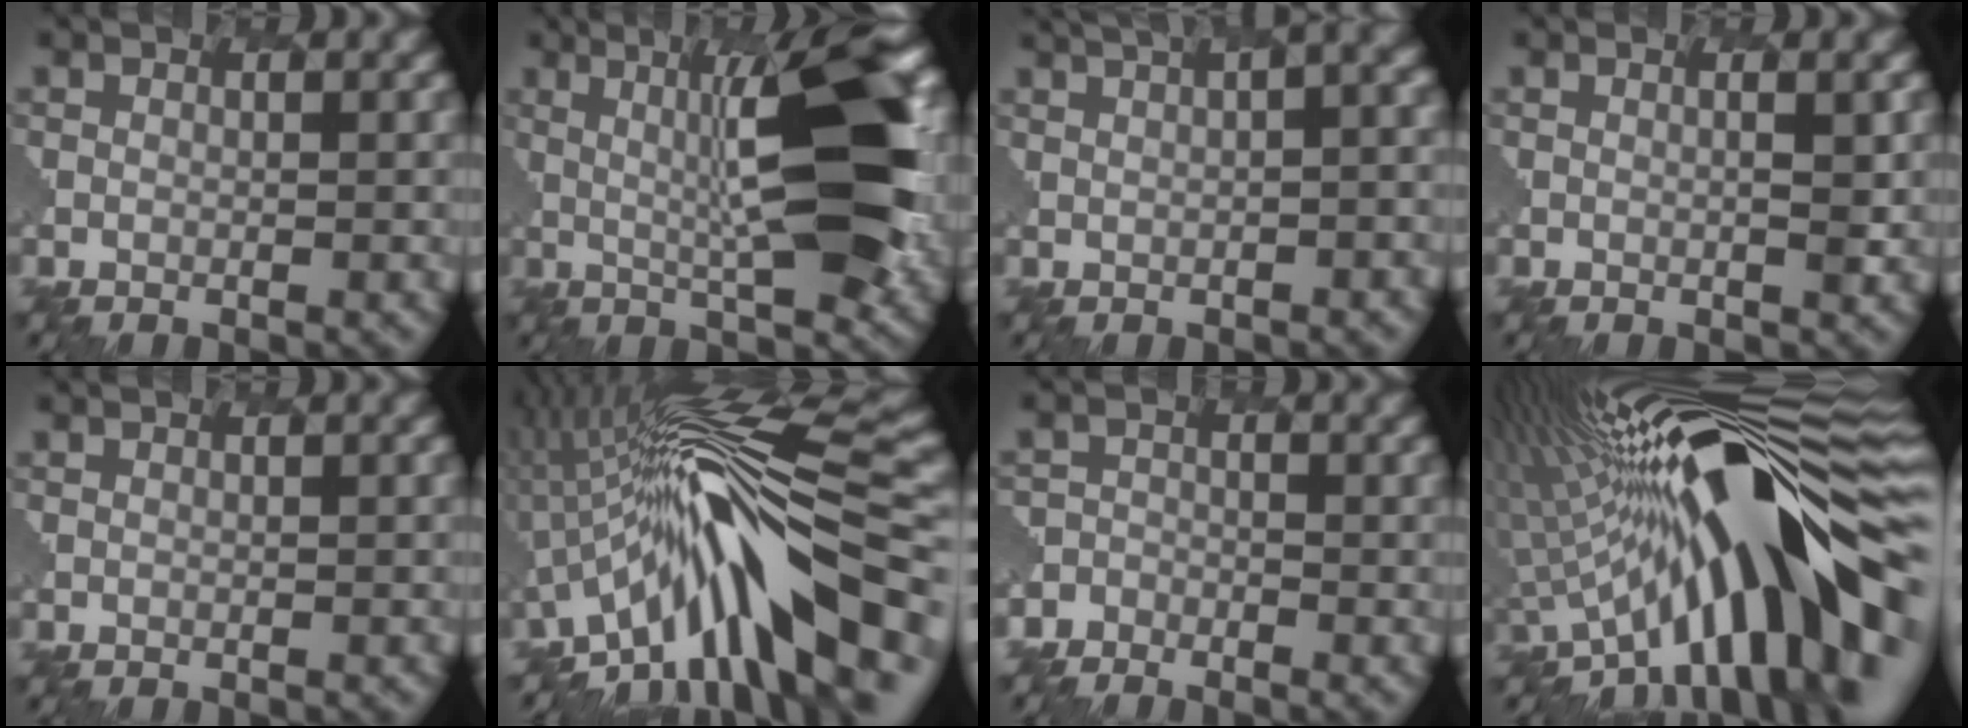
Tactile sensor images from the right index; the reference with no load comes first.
{"total": 7.2, "force": [1.3, 0.7, 7.1], "torque": [-0.135, 0.012, 0.005]}
{"total": 11.1, "force": [4.3, 5.0, 8.9], "torque": [-0.118, 0.050, 0.071]}
{"total": 0.7, "force": [0.4, -0.5, 0.2], "torque": [-0.020, 0.002, -0.001]}
{"total": 1.6, "force": [0.3, 0.9, 1.3], "torque": [-0.007, 0.013, -0.001]}
{"total": 9.8, "force": [-4.7, 2.6, 8.3], "torque": [-0.166, 0.036, -0.094]}
{"total": 5.3, "force": [-4.4, 2.3, -1.8], "torque": [0.021, -0.009, -0.082]}
{"total": 12.3, "force": [-1.5, 2.6, 11.9], "torque": [-0.196, 0.027, -0.058]}